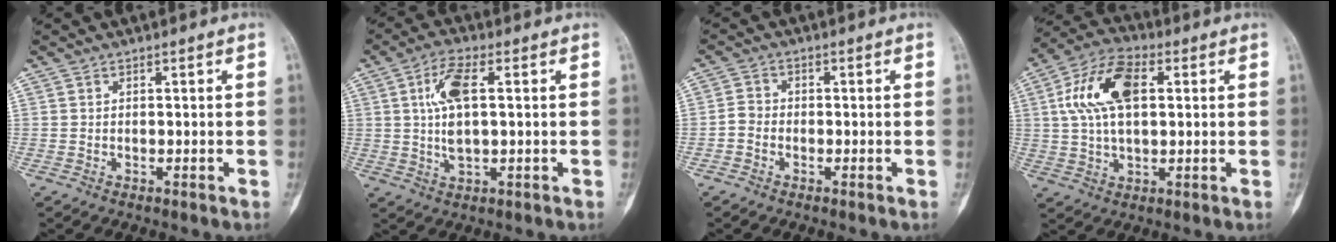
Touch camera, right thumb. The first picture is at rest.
{"total": 8.3, "force": [1.5, 3.0, 7.6], "torque": [-0.155, 0.005, 0.028]}
{"total": 2.5, "force": [-1.0, 2.0, 1.1], "torque": [-0.015, 0.009, -0.028]}
{"total": 13.3, "force": [2.9, 7.2, 10.8], "torque": [-0.212, 0.018, 0.050]}